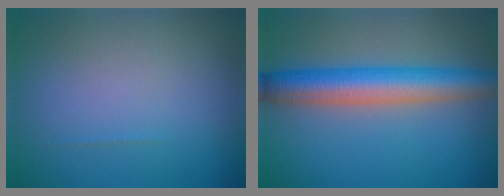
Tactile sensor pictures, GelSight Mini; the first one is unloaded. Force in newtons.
{"total": 6.5, "press": 6.5, "slide": 0.2}